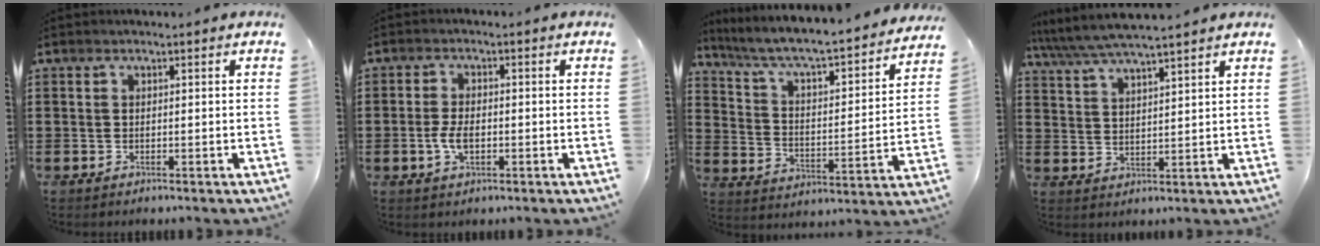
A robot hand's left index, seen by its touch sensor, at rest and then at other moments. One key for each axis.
{"total": 3.8, "fx": -0.7, "fy": 1.8, "fz": 3.2, "tx": -0.073, "ty": -0.002, "tz": -0.016}
{"total": 5.2, "fx": 4.4, "fy": 0.2, "fz": 2.6, "tx": -0.073, "ty": -0.045, "tz": 0.065}
{"total": 5.5, "fx": 5.0, "fy": 0.2, "fz": 2.2, "tx": -0.061, "ty": -0.022, "tz": 0.087}